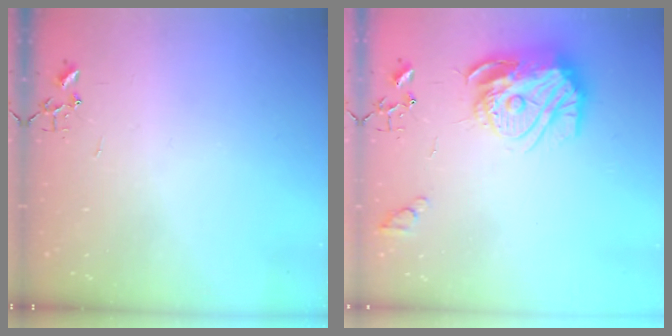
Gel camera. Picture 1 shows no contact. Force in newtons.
{"total": 16.7, "press": 16.7, "slide": 1.6}